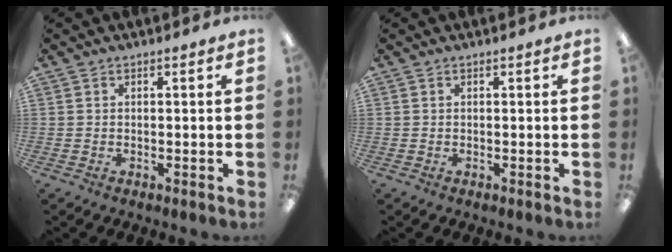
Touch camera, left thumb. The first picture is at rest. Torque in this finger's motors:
{"motor_torque": [-0.17, -0.17, 0.01, 0.01, 0.00]}